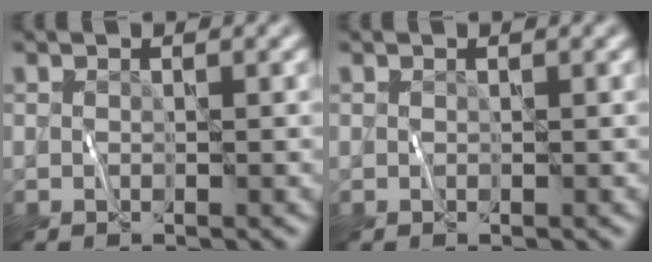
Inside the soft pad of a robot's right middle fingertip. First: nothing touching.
{"total": 0.0}